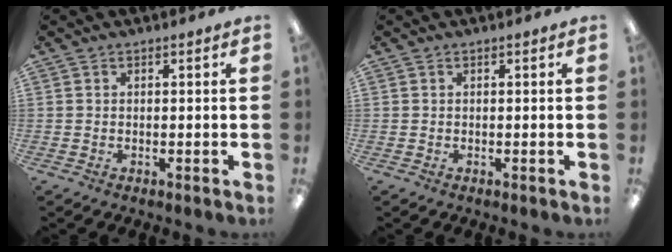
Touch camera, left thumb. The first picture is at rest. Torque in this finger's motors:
{"motor_torque": [0.00, 0.00, 0.00, 0.00, 0.00]}